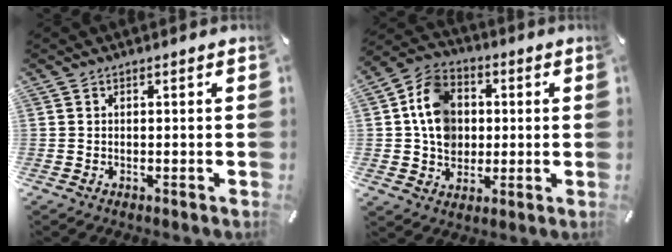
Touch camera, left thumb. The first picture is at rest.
{"total": 11.4, "force": [0.6, 10.0, 5.5], "torque": [-0.117, 0.016, 0.015]}